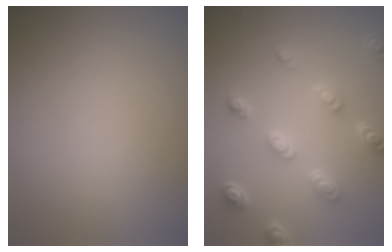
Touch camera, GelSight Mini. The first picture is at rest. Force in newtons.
{"total": 4.5, "press": 3.4, "slide": 2.9}